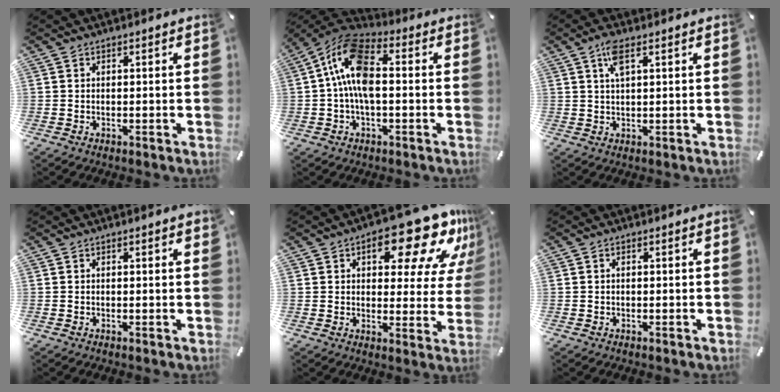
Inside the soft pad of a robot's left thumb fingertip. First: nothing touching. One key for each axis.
{"total": 13.2, "fx": 0.4, "fy": 7.1, "fz": 11.0, "tx": -0.231, "ty": 0.003, "tz": 0.010}
{"total": 4.6, "fx": 2.2, "fy": 1.4, "fz": 3.8, "tx": -0.084, "ty": 0.006, "tz": 0.037}
{"total": 0.5, "fx": 0.2, "fy": 0.1, "fz": 0.4, "tx": 0.001, "ty": -0.001, "tz": 0.001}
{"total": 18.9, "fx": 11.1, "fy": 8.3, "fz": 12.8, "tx": -0.157, "ty": -0.067, "tz": 0.177}
{"total": 0.6, "fx": 0.1, "fy": 0.4, "fz": 0.5, "tx": -0.009, "ty": 0.003, "tz": 0.000}